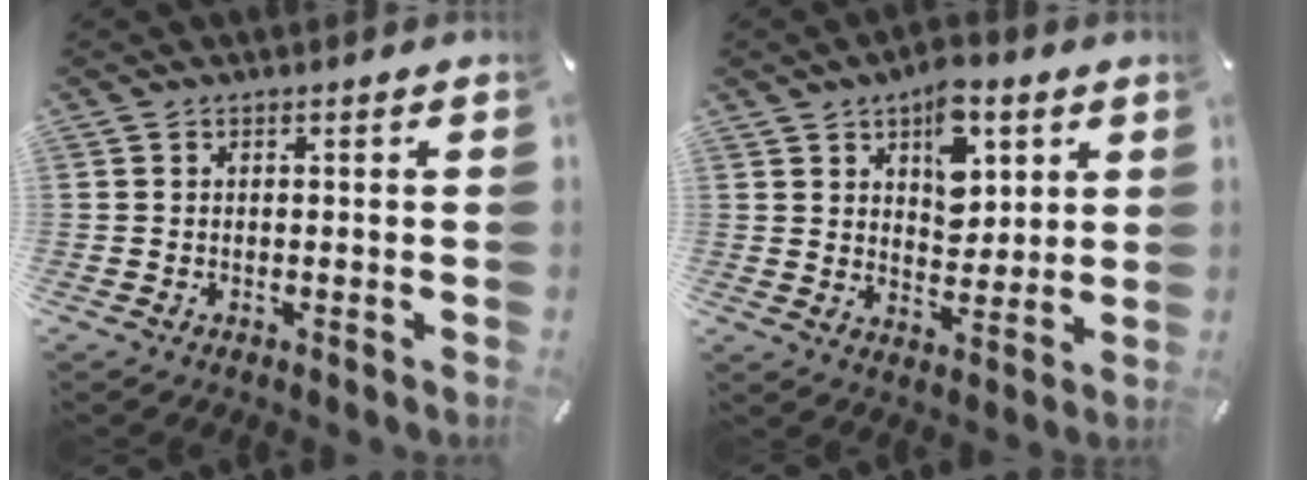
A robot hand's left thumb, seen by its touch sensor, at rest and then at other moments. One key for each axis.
{"total": 10.9, "fx": 5.4, "fy": 7.1, "fz": 6.3, "tx": -0.077, "ty": -0.019, "tz": 0.091}